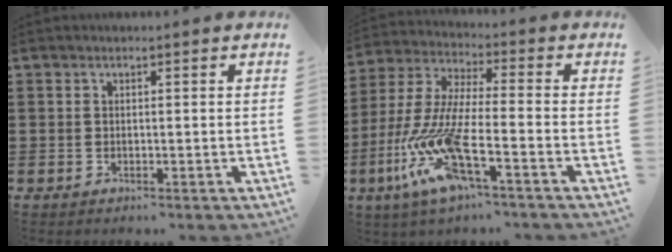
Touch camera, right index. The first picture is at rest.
{"total": 12.4, "force": [-7.0, 2.3, 10.0], "torque": [-0.244, -0.024, -0.148]}